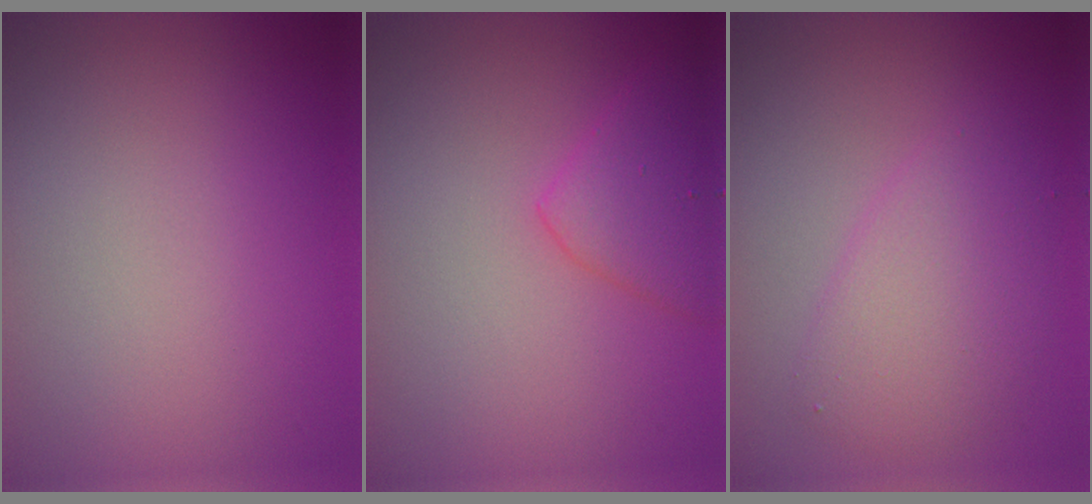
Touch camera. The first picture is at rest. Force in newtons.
{"total": 3.3, "press": 3.3, "slide": 0.2}
{"total": 3.7, "press": 3.7, "slide": 0.1}